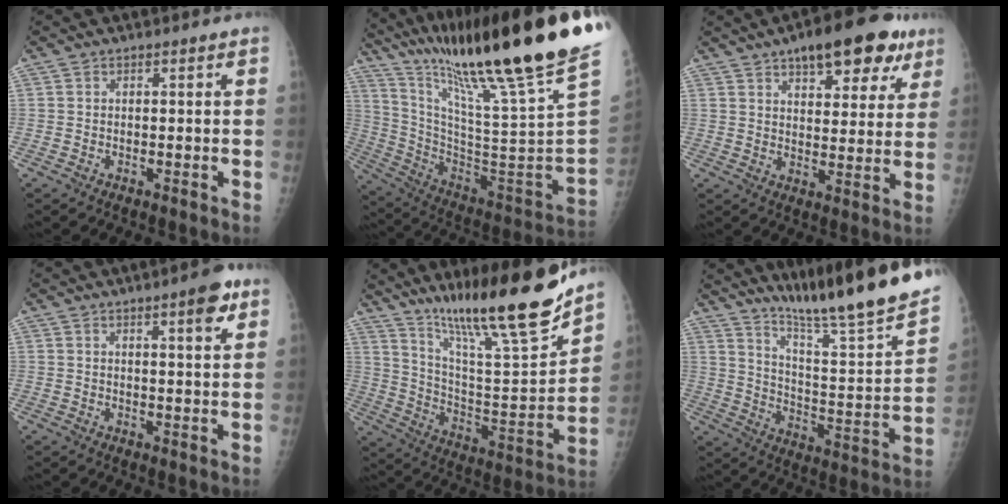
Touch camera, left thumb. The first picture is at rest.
{"total": 35.0, "force": [24.1, 1.3, 25.3], "torque": [-0.392, -0.122, 0.390]}
{"total": 16.8, "force": [10.1, 7.2, 11.3], "torque": [-0.113, -0.022, 0.139]}
{"total": 5.7, "force": [3.3, 1.1, 4.5], "torque": [-0.056, -0.015, 0.043]}
{"total": 25.2, "force": [18.9, 3.0, 16.4], "torque": [-0.245, -0.083, 0.319]}
{"total": 25.3, "force": [20.5, 1.0, 14.9], "torque": [-0.214, -0.121, 0.313]}